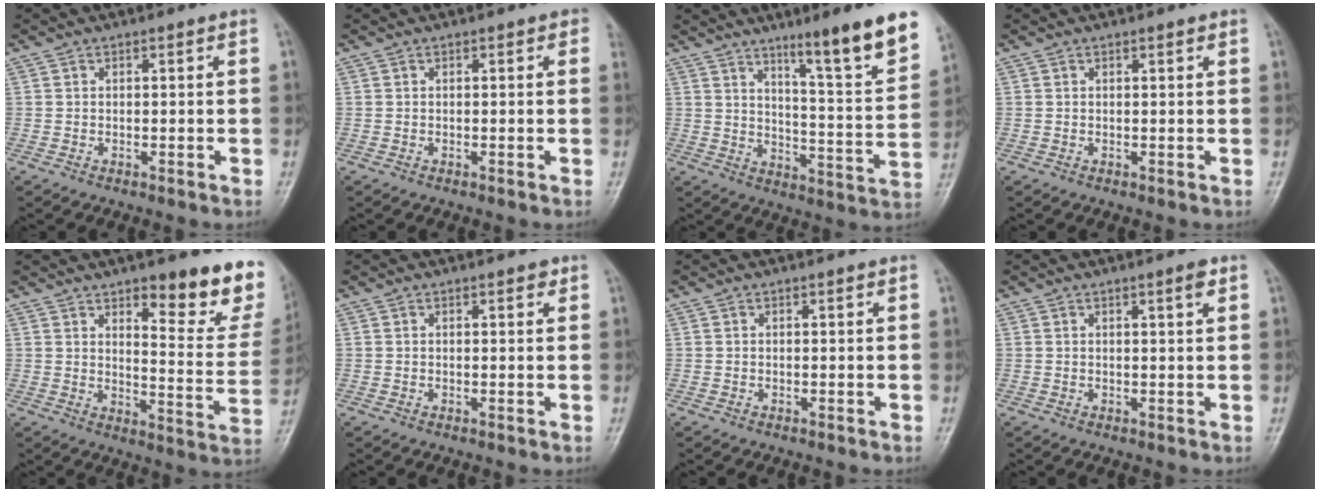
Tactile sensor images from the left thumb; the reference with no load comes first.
{"total": 0.9, "force": [0.4, 0.5, 0.6], "torque": [0.002, 0.002, -0.001]}
{"total": 15.7, "force": [10.4, 1.2, 11.7], "torque": [-0.149, -0.067, 0.157]}
{"total": 0.6, "force": [0.4, 0.1, 0.4], "torque": [-0.007, -0.001, 0.005]}
{"total": 16.7, "force": [10.7, 5.3, 11.7], "torque": [-0.095, -0.075, 0.141]}
{"total": 1.3, "force": [0.8, 0.5, 0.9], "torque": [-0.007, -0.002, 0.009]}
{"total": 0.0}
{"total": 2.0, "force": [1.1, 0.2, 1.6], "torque": [-0.026, -0.006, 0.018]}